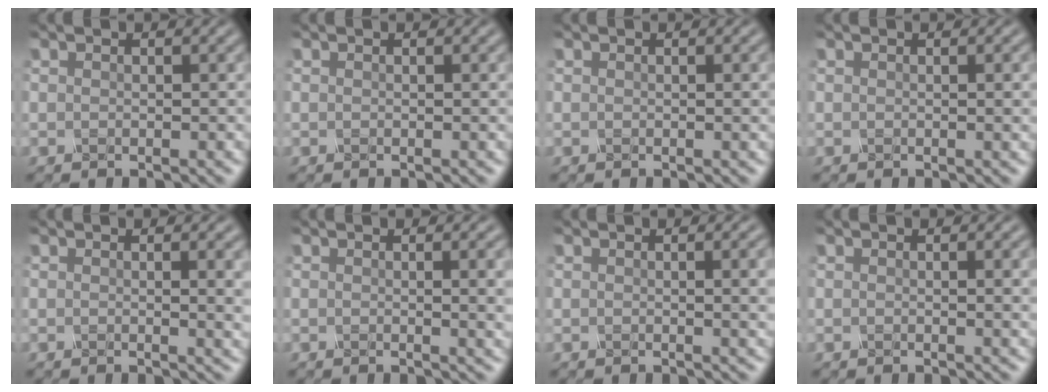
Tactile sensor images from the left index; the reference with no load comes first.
{"total": 0.0}
{"total": 0.9, "force": [0.1, 0.2, 0.8], "torque": [-0.007, 0.003, 0.000]}
{"total": 1.4, "force": [0.1, 0.3, 1.3], "torque": [-0.012, 0.003, 0.000]}
{"total": 4.1, "force": [0.5, 1.5, 3.8], "torque": [-0.029, 0.005, 0.006]}
{"total": 4.8, "force": [0.4, 1.9, 4.4], "torque": [-0.029, 0.007, 0.005]}
{"total": 3.7, "force": [0.3, 1.3, 3.5], "torque": [-0.029, 0.006, 0.003]}
{"total": 2.4, "force": [0.3, 0.7, 2.3], "torque": [-0.019, 0.002, -0.001]}